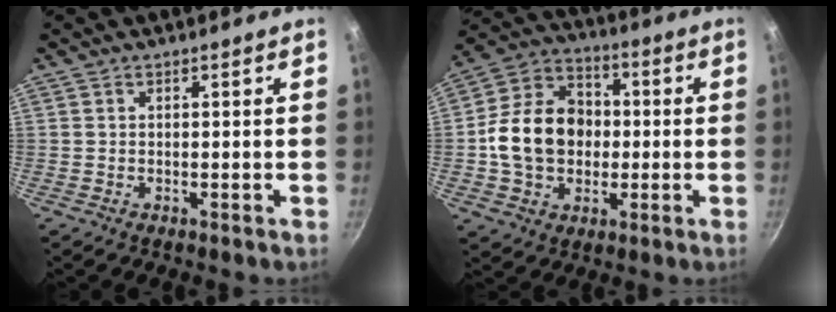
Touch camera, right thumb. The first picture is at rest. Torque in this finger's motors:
{"motor_torque": [2.43, 2.29, 1.31, -0.86, 0.13]}